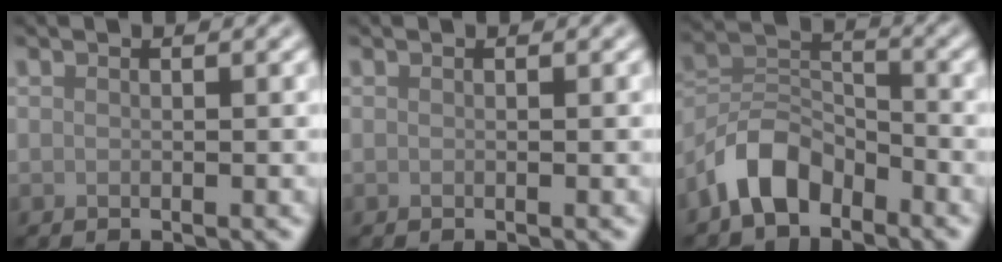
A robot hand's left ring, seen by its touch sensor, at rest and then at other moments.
{"total": 0.0}
{"total": 5.4, "force": [-3.8, 2.9, 2.5], "torque": [-0.043, 0.011, -0.084]}